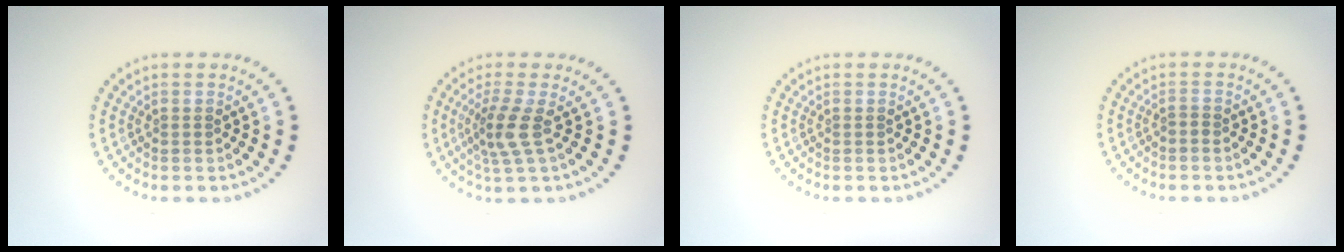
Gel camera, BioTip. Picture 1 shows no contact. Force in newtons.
{"total": 2.9, "press": 2.2, "slide": 1.8}
{"total": 0.0}
{"total": 0.5, "press": 0.2, "slide": 0.5}